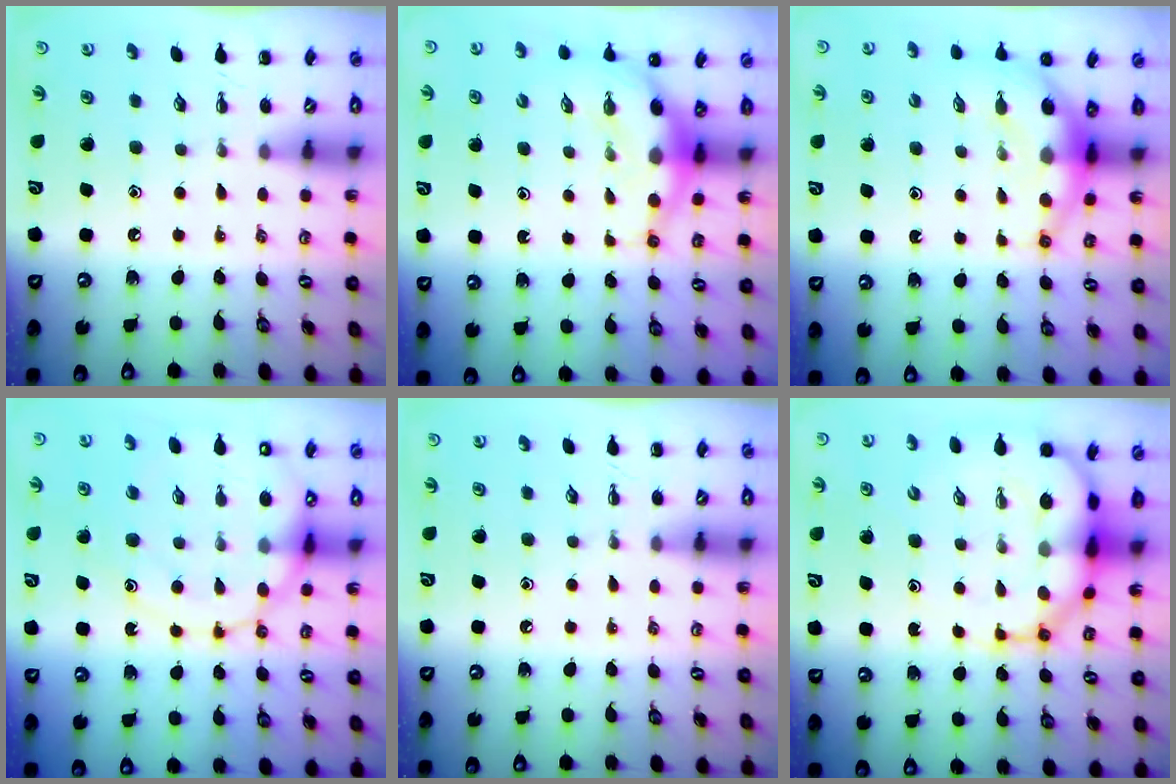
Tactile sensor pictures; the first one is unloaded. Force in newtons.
{"total": 6.9, "press": 6.7, "slide": 1.6}
{"total": 7.0, "press": 6.9, "slide": 1.5}
{"total": 15.2, "press": 15.0, "slide": 2.4}
{"total": 0.0}
{"total": 12.2, "press": 11.7, "slide": 3.5}